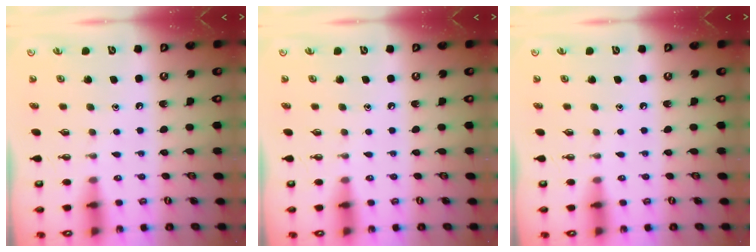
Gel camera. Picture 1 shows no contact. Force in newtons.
{"total": 0.0}
{"total": 0.0}